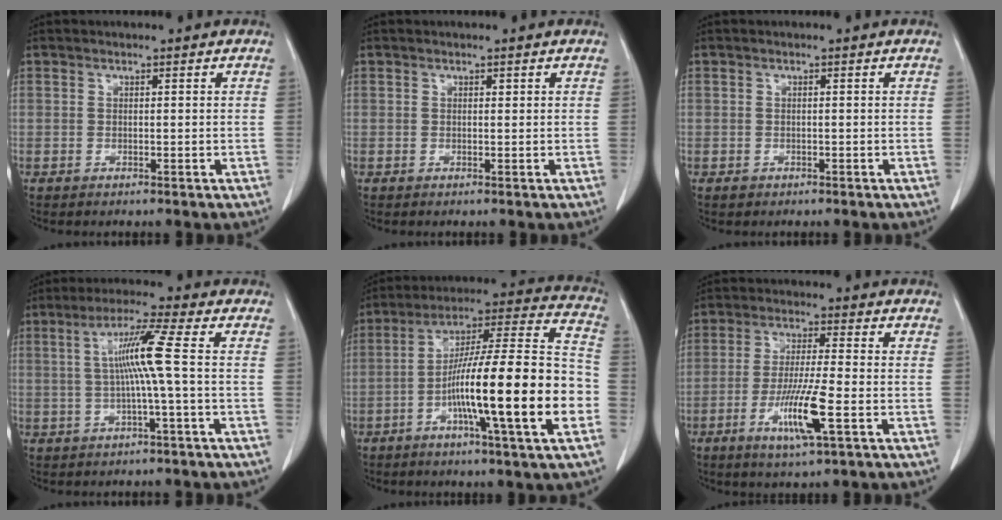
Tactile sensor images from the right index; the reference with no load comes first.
{"total": 0.0}
{"total": 0.9, "force": [-0.4, 0.8, 0.0], "torque": [-0.001, 0.004, -0.005]}
{"total": 7.2, "force": [0.2, -1.5, 7.0], "torque": [-0.131, 0.011, 0.008]}
{"total": 22.1, "force": [-6.3, 0.6, 21.2], "torque": [-0.312, 0.004, -0.106]}
{"total": 9.1, "force": [-3.3, 0.1, 8.4], "torque": [-0.163, -0.015, -0.062]}